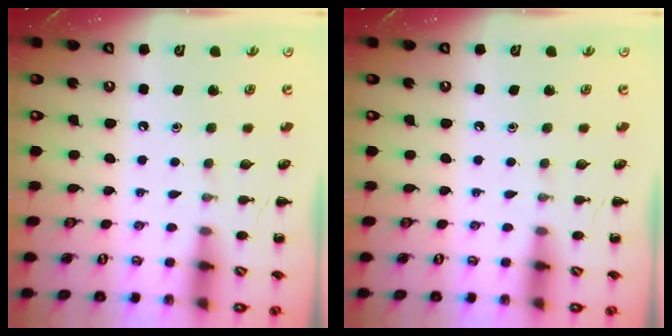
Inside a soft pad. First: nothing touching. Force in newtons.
{"total": 0.0}